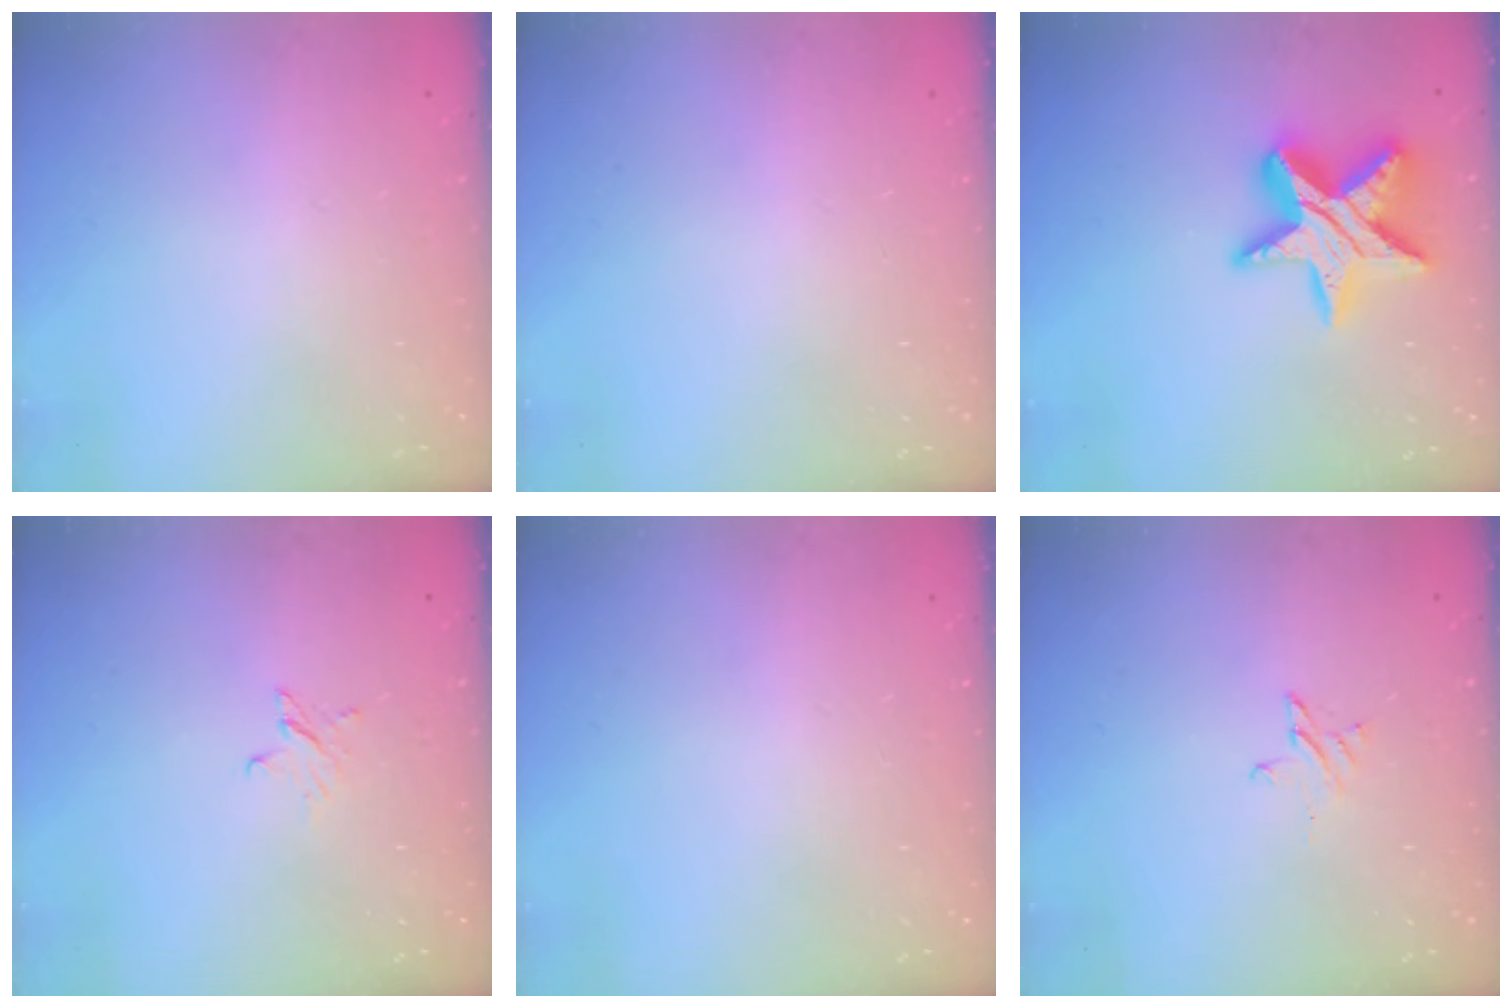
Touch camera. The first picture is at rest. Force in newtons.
{"total": 0.0}
{"total": 17.2, "press": 17.1, "slide": 1.3}
{"total": 2.4, "press": 2.4, "slide": 0.2}
{"total": 0.0}
{"total": 2.6, "press": 2.6, "slide": 0.2}